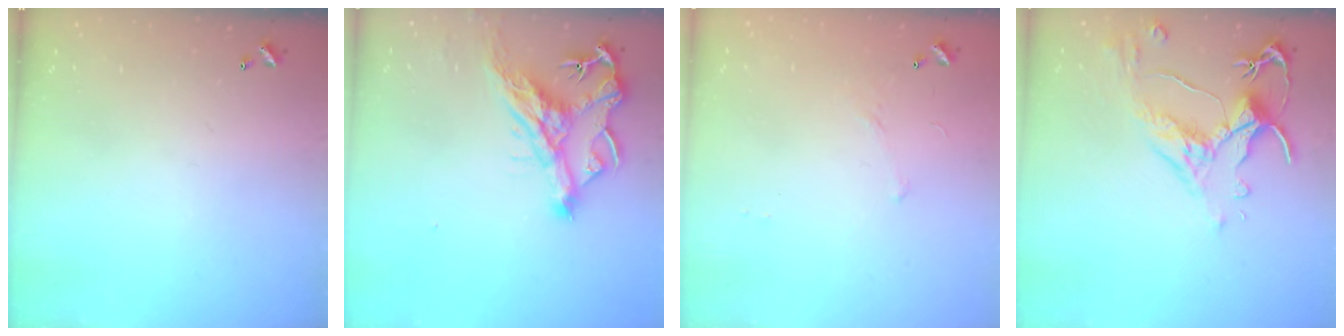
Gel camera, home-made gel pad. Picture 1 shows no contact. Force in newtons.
{"total": 10.3, "press": 10.2, "slide": 1.7}
{"total": 6.4, "press": 6.3, "slide": 0.7}
{"total": 2.6, "press": 2.2, "slide": 1.3}